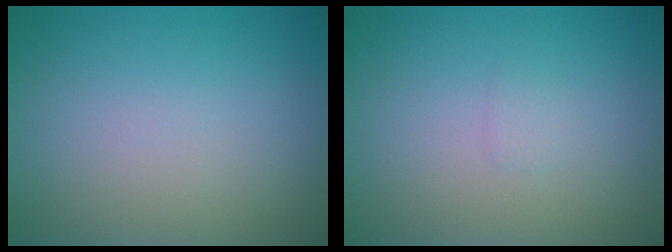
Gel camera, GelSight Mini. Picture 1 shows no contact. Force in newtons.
{"total": 0.6, "press": 0.6, "slide": 0.0}